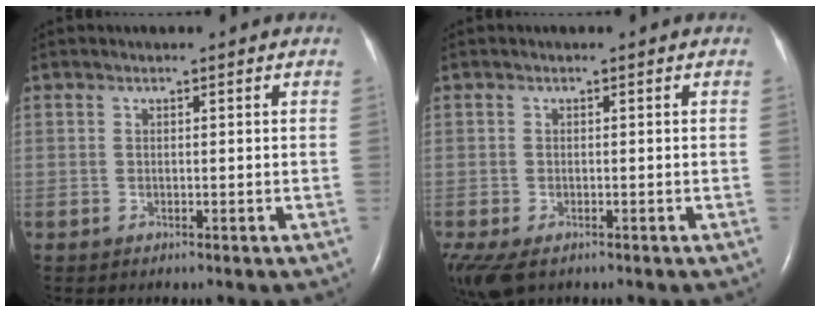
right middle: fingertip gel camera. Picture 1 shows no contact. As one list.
[{"total": 7.3, "force": [-4.3, 4.0, 4.3], "torque": [-0.110, -0.016, -0.070]}]